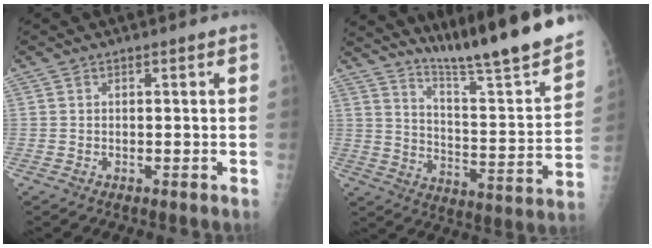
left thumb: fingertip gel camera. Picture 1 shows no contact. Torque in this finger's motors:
{"motor_torque": [0.21, -0.12, 0.20, -0.17, 0.13]}